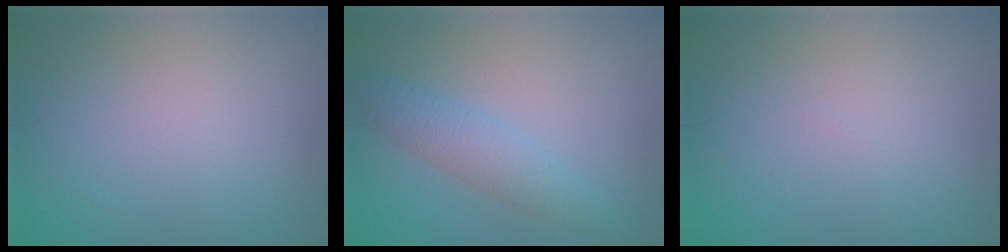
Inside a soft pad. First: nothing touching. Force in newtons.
{"total": 2.9, "press": 2.9, "slide": 0.1}
{"total": 0.0}